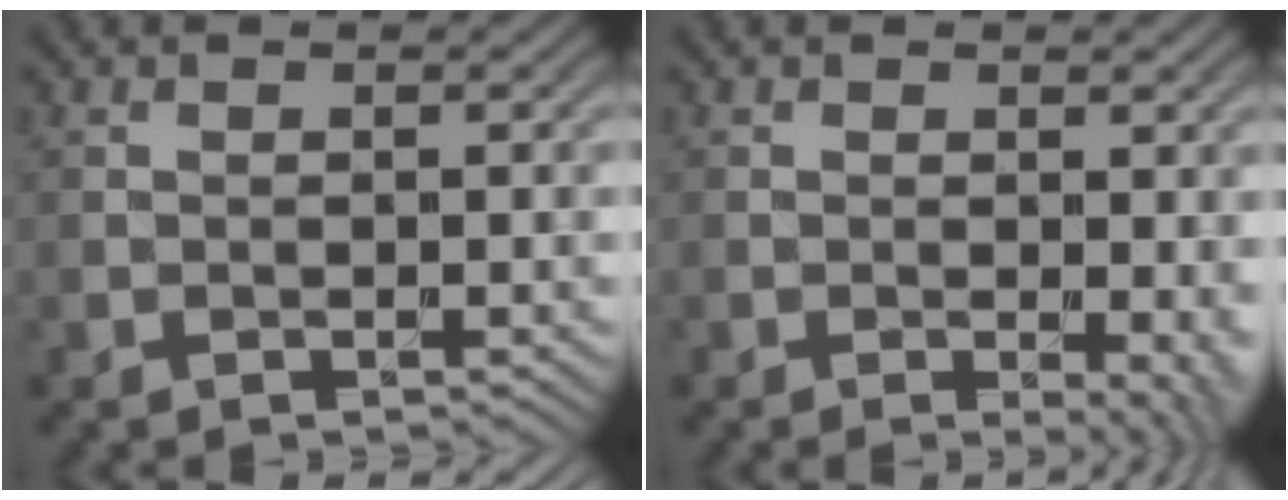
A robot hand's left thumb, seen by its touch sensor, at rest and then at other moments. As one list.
[{"total": 3.4, "force": [-0.3, 1.0, 3.3], "torque": [-0.039, -0.005, -0.005]}]